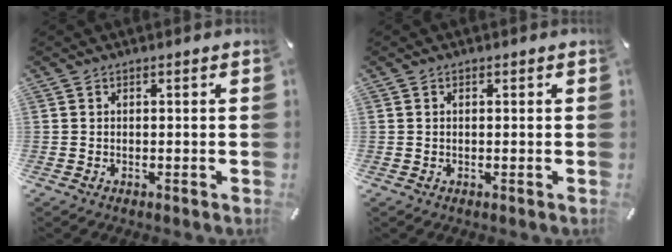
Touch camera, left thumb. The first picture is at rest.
{"total": 0.6, "force": [0.1, 0.4, 0.5], "torque": [-0.010, 0.002, 0.001]}